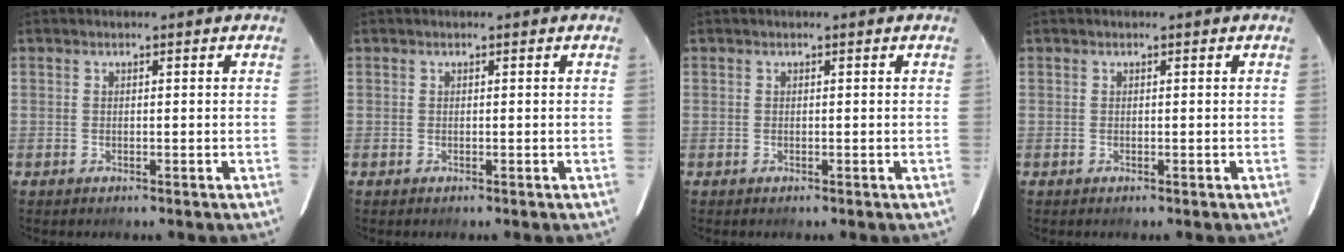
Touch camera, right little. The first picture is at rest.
{"total": 0.0}
{"total": 0.0}
{"total": 0.0}